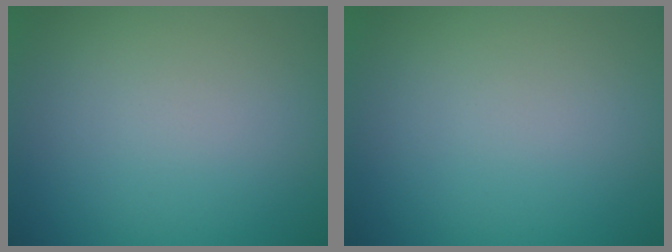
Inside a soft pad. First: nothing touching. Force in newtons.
{"total": 0.0}